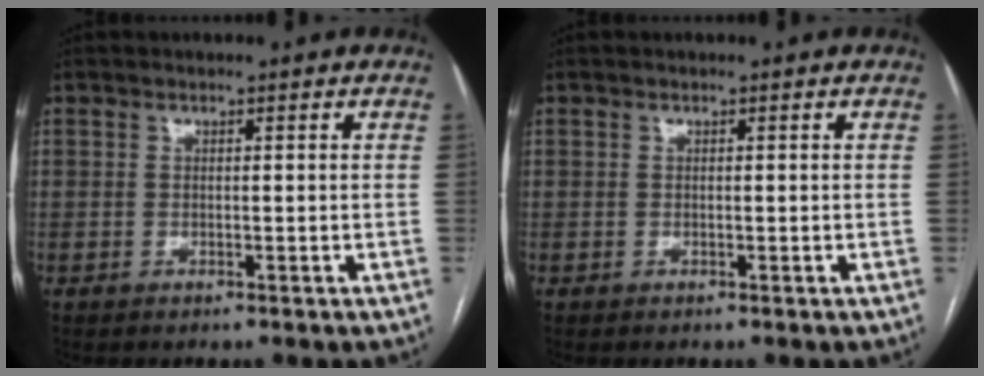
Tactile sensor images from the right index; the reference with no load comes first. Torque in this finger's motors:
{"motor_torque": [0.00, 0.00, 0.00, 0.00]}